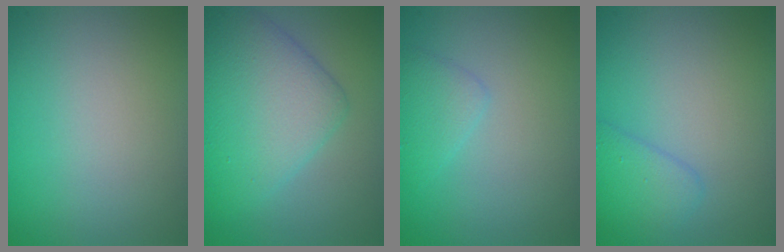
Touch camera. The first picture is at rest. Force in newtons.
{"total": 6.3, "press": 6.3, "slide": 0.1}
{"total": 1.6, "press": 1.6, "slide": 0.1}
{"total": 2.2, "press": 2.2, "slide": 0.1}